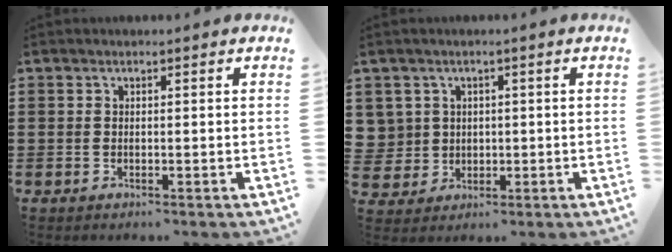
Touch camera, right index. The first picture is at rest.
{"total": 3.5, "force": [0.8, 3.4, 0.1], "torque": [-0.022, 0.012, 0.015]}